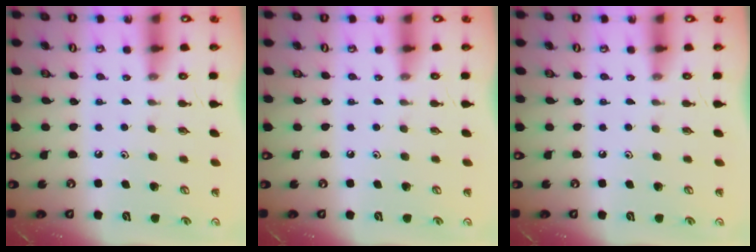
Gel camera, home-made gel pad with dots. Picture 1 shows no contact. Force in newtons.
{"total": 0.0}
{"total": 0.0}